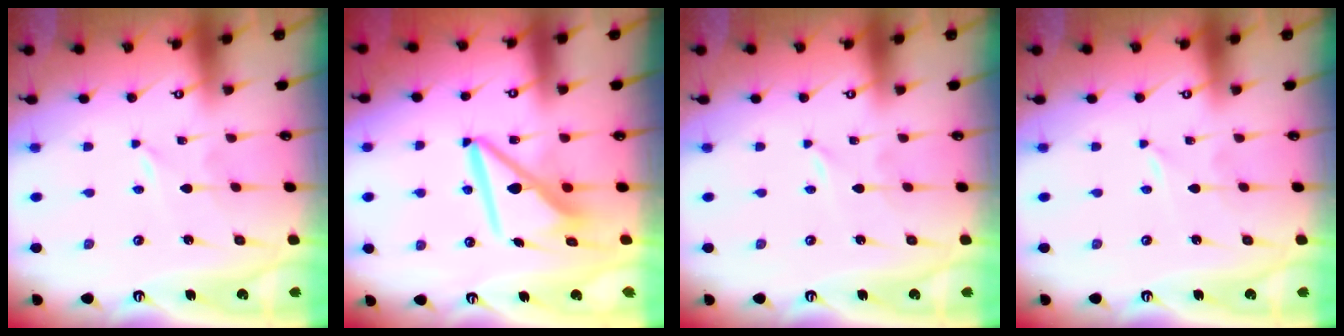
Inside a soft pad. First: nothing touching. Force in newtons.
{"total": 9.7, "press": 9.7, "slide": 1.1}
{"total": 0.0}
{"total": 0.0}